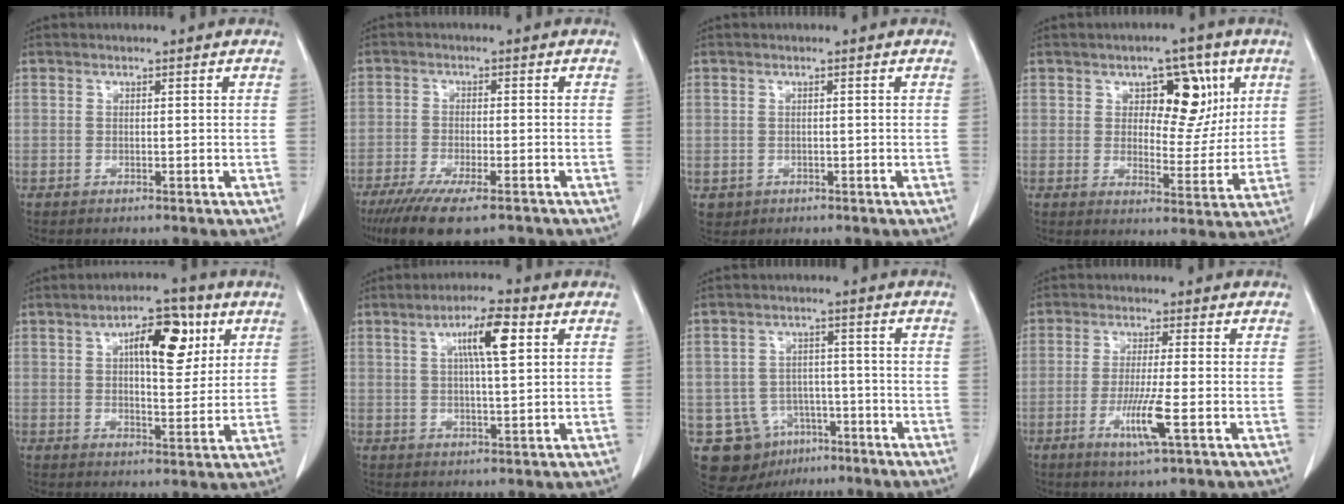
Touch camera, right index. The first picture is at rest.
{"total": 11.2, "force": [-8.3, 2.3, 7.2], "torque": [-0.111, -0.022, -0.129]}
{"total": 1.6, "force": [-0.4, 1.6, 0.1], "torque": [-0.005, 0.005, 0.000]}
{"total": 9.0, "force": [3.5, 5.0, 6.7], "torque": [-0.077, 0.014, 0.052]}
{"total": 9.9, "force": [3.9, 3.8, 8.2], "torque": [-0.125, 0.016, 0.058]}
{"total": 7.4, "force": [2.6, 0.9, 6.9], "torque": [-0.122, 0.009, 0.042]}
{"total": 10.8, "force": [-5.3, 8.9, 3.2], "torque": [-0.059, 0.021, -0.069]}
{"total": 6.7, "force": [-2.4, -0.3, 6.2], "torque": [-0.119, -0.017, -0.045]}